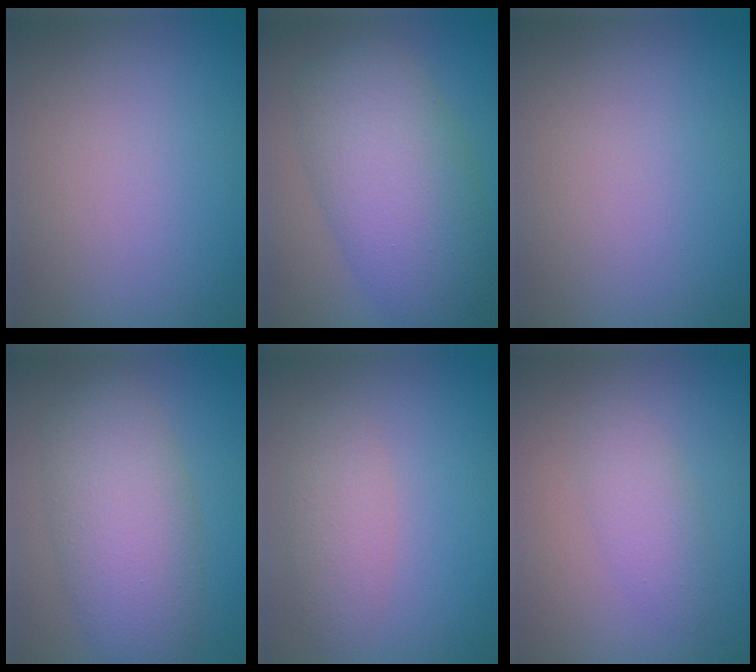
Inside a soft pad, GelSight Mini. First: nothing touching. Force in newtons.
{"total": 8.4, "press": 8.4, "slide": 0.0}
{"total": 0.0}
{"total": 6.9, "press": 6.9, "slide": 0.2}
{"total": 2.4, "press": 2.4, "slide": 0.0}
{"total": 2.1, "press": 2.1, "slide": 0.1}